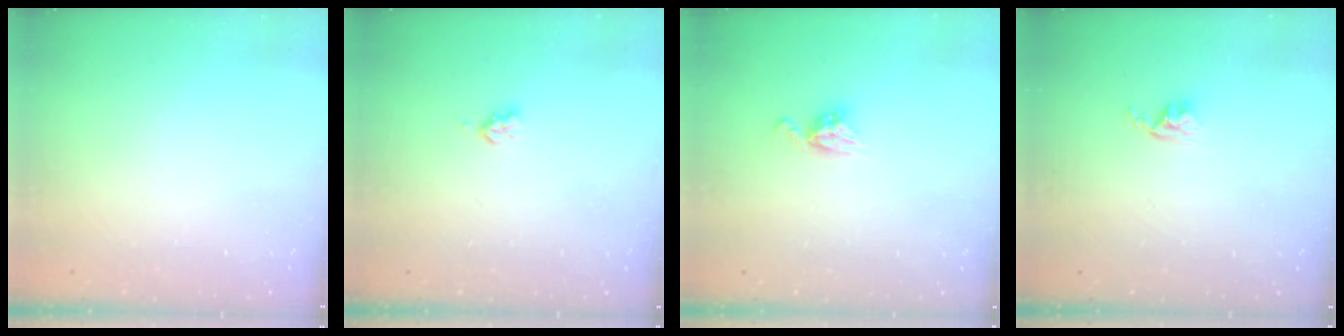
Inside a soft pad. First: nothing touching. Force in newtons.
{"total": 2.9, "press": 2.9, "slide": 0.5}
{"total": 6.8, "press": 6.8, "slide": 0.5}
{"total": 2.9, "press": 2.9, "slide": 0.4}